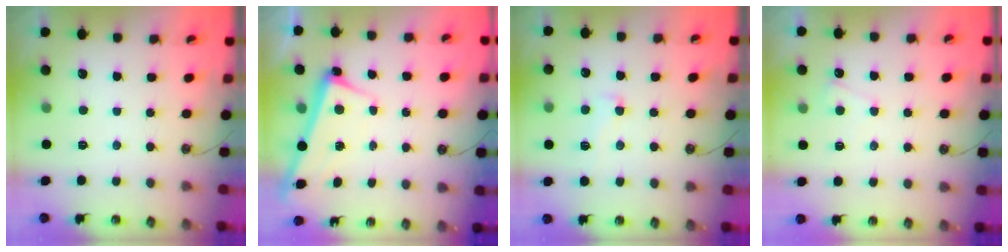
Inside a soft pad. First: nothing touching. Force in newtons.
{"total": 2.6, "press": 2.6, "slide": 0.5}
{"total": 1.6, "press": 1.1, "slide": 1.1}
{"total": 2.2, "press": 2.2, "slide": 0.5}